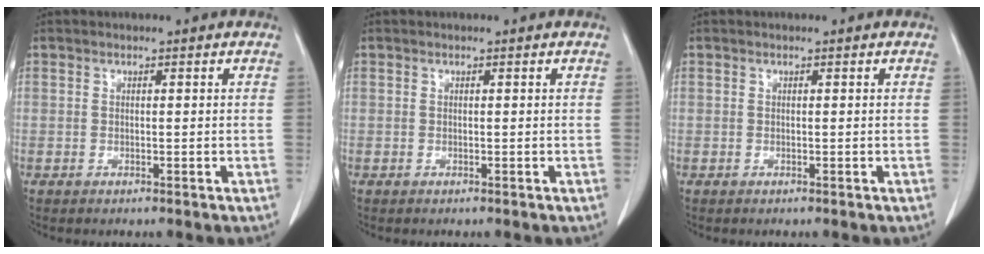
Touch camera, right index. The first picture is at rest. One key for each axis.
{"total": 0.0}
{"total": 0.0}